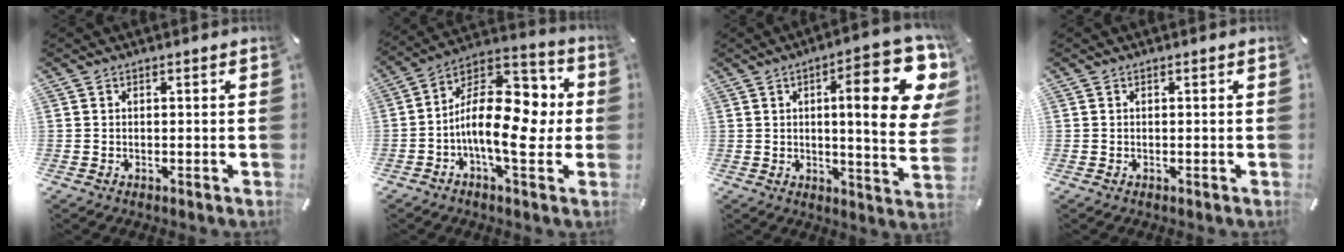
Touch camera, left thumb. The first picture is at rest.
{"total": 18.8, "force": [-1.9, 10.3, 15.6], "torque": [-0.254, 0.003, -0.024]}
{"total": 21.7, "force": [6.8, 5.7, 19.9], "torque": [-0.277, -0.037, 0.091]}
{"total": 0.0}